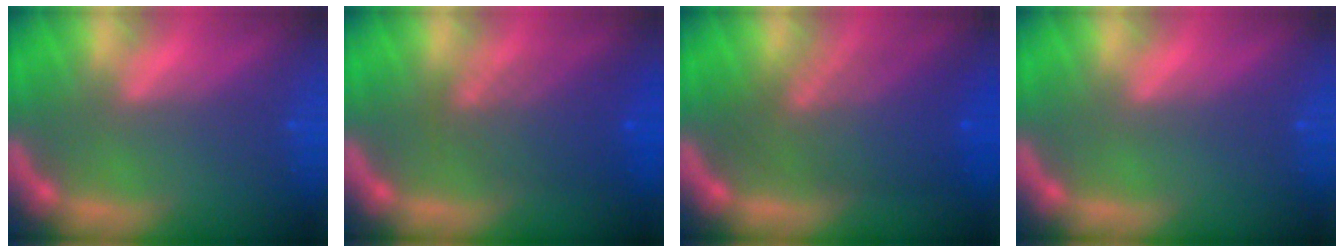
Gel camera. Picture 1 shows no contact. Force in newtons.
{"total": 5.1}
{"total": 7.5}
{"total": 0.0}